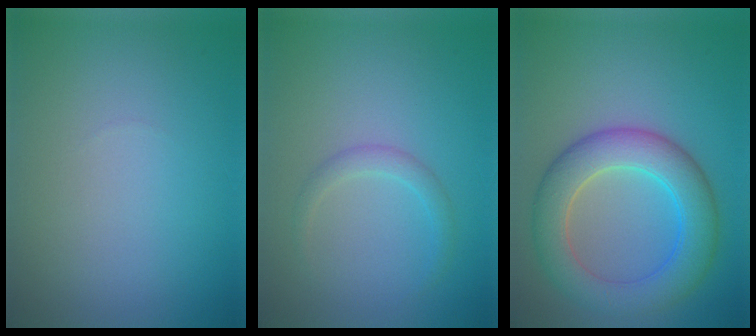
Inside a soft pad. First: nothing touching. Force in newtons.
{"total": 1.4, "press": 1.4, "slide": 0.1}
{"total": 5.7, "press": 5.7, "slide": 0.5}